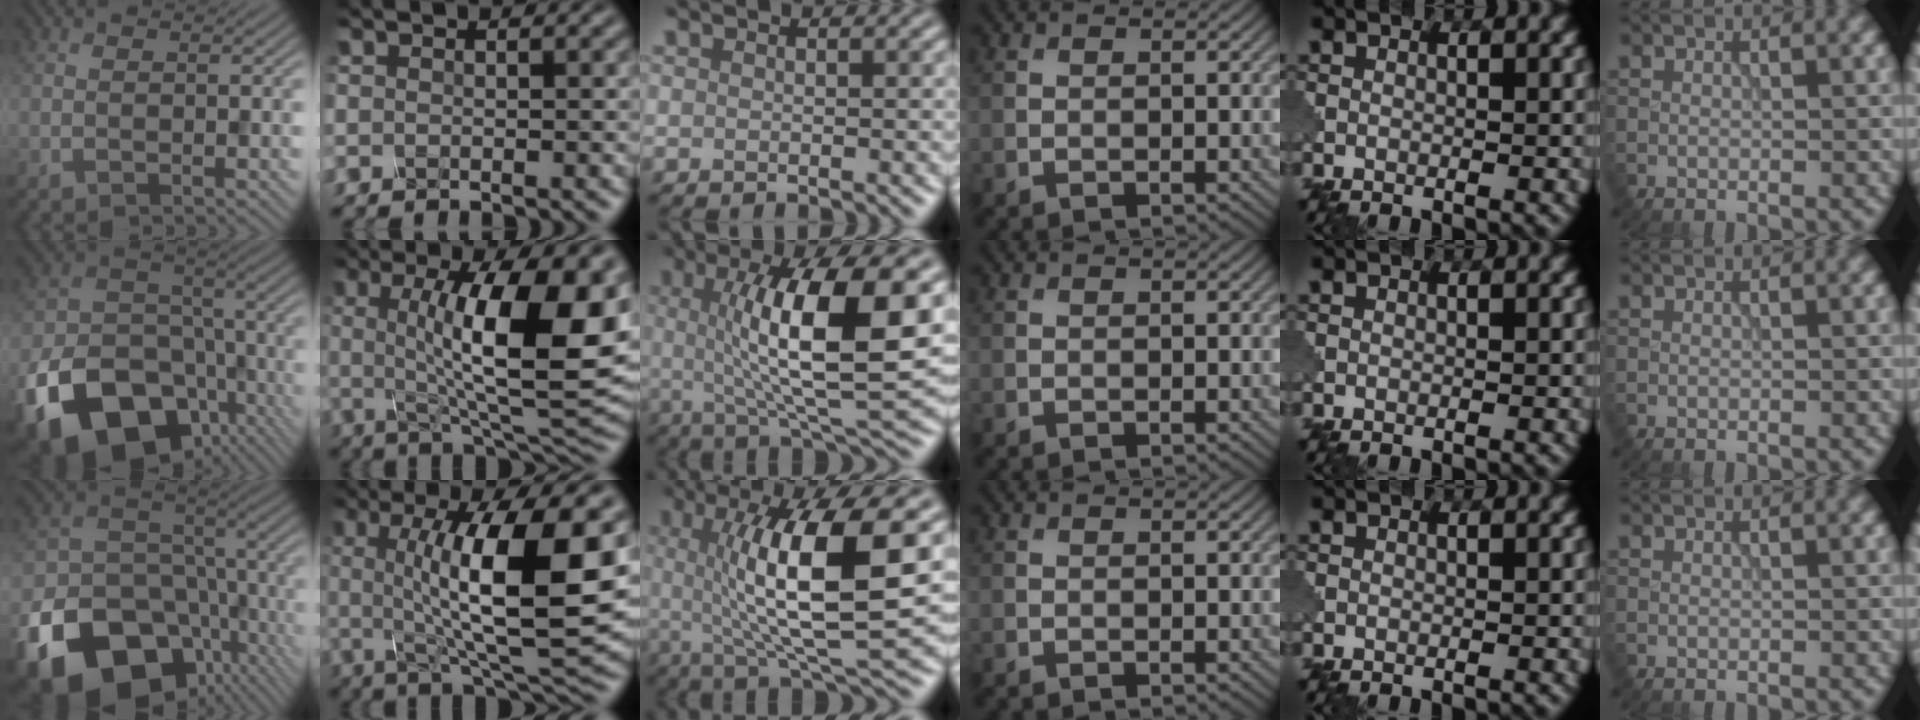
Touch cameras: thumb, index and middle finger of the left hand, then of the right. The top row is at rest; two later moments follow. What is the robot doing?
{"motion": "shake", "object": "sieve"}